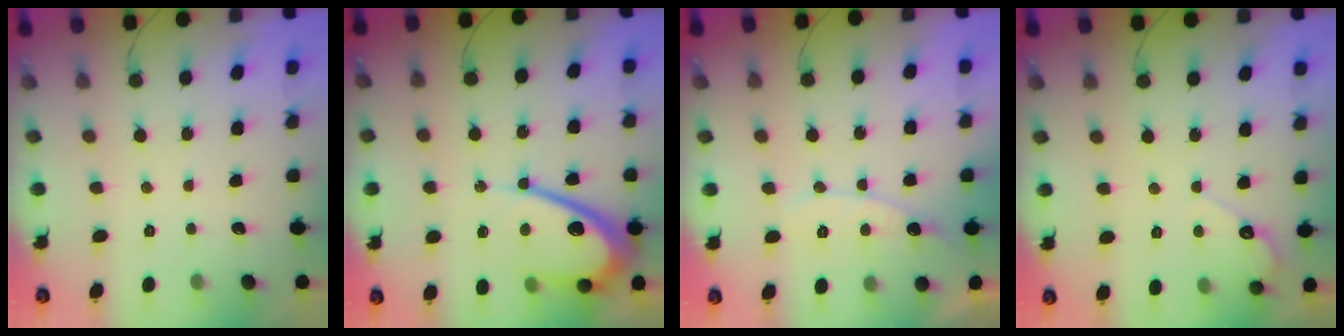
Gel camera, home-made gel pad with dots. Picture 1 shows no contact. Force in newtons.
{"total": 12.9, "press": 12.9, "slide": 1.2}
{"total": 8.0, "press": 8.0, "slide": 0.7}
{"total": 3.3, "press": 3.2, "slide": 0.2}